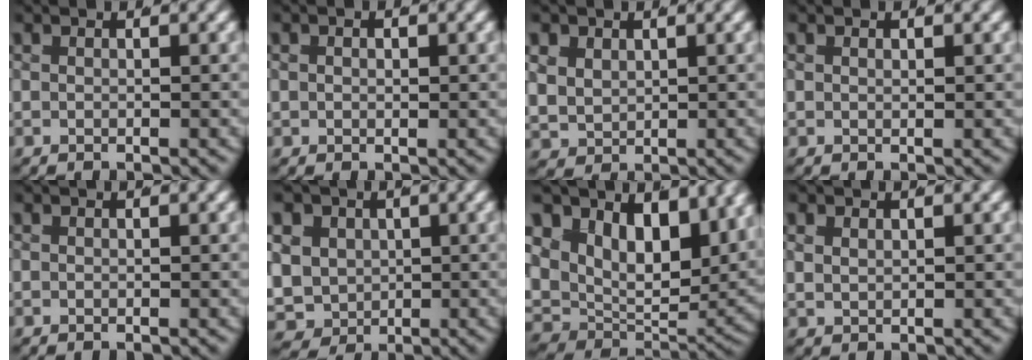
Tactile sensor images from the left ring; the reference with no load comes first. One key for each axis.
{"total": 0.9, "fx": -0.1, "fy": 0.8, "fz": 0.5, "tx": -0.014, "ty": -0.007, "tz": 0.001}
{"total": 4.9, "fx": -0.1, "fy": 4.5, "fz": 1.7, "tx": -0.079, "ty": -0.029, "tz": 0.007}
{"total": 0.0}
{"total": 0.0}
{"total": 10.6, "fx": -2.7, "fy": 9.8, "fz": 3.2, "tx": -0.119, "ty": -0.066, "tz": -0.038}
{"total": 13.3, "fx": 2.2, "fy": 9.8, "fz": 8.7, "tx": -0.161, "ty": -0.024, "tz": 0.027}
{"total": 1.6, "fx": 0.5, "fy": 1.4, "fz": 0.6, "tx": -0.027, "ty": -0.007, "tz": 0.012}